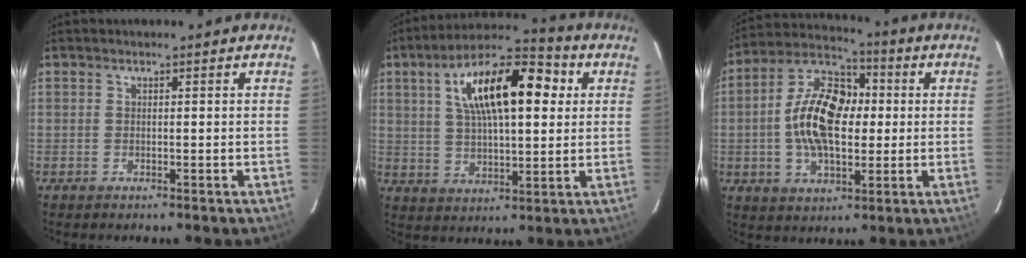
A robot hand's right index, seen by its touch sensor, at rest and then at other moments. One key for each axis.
{"total": 18.0, "fx": 5.4, "fy": 7.4, "fz": 15.5, "tx": -0.270, "ty": 0.034, "tz": 0.085}
{"total": 15.7, "fx": 0.1, "fy": 9.1, "fz": 12.8, "tx": -0.241, "ty": 0.022, "tz": -0.005}